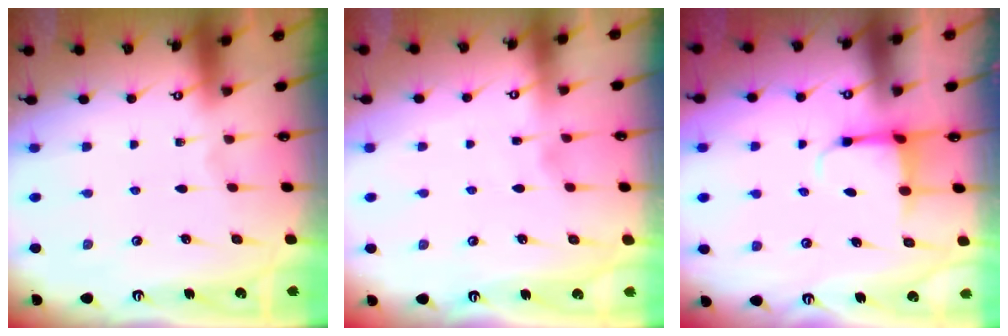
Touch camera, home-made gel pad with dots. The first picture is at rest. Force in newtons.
{"total": 2.0, "press": 2.0, "slide": 0.1}
{"total": 3.8, "press": 3.6, "slide": 1.3}